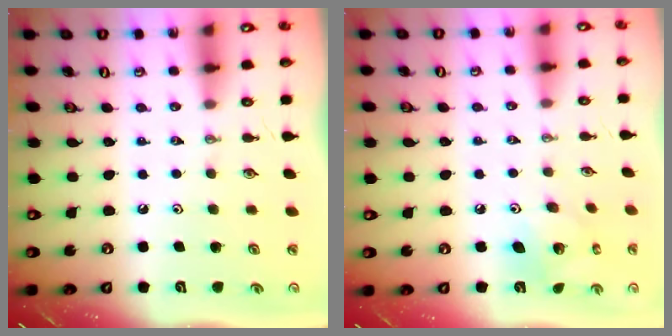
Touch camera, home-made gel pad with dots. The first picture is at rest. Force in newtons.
{"total": 8.3, "press": 8.3, "slide": 0.1}